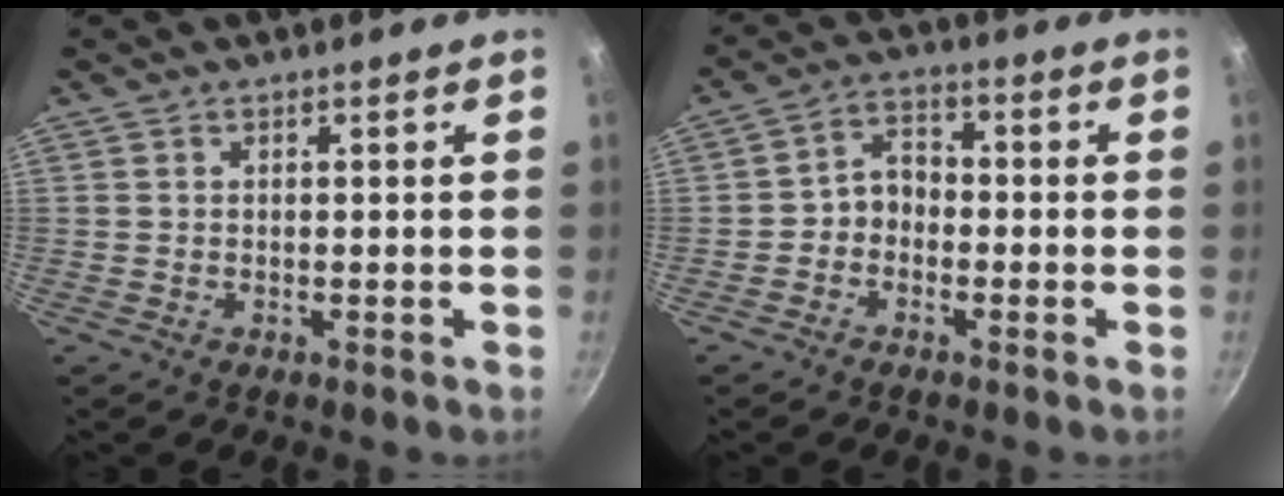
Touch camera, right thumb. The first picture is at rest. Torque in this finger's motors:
{"motor_torque": [-0.30, 0.42, 0.30, 0.41, 0.03]}